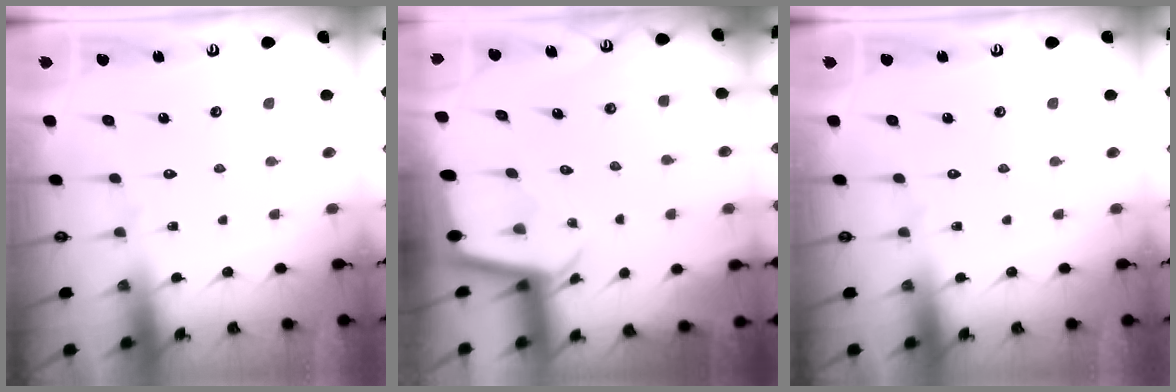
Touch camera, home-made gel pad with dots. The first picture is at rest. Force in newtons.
{"total": 2.2, "press": 2.2, "slide": 0.1}
{"total": 0.0}